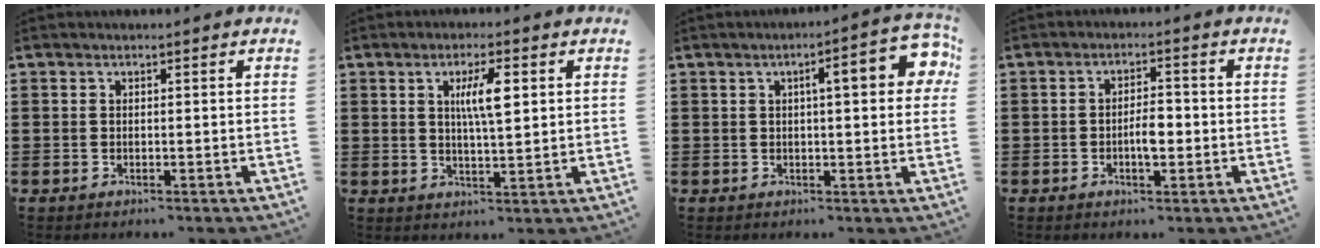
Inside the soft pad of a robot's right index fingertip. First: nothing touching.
{"total": 5.8, "force": [1.6, 1.3, 5.4], "torque": [-0.110, 0.009, 0.022]}
{"total": 6.9, "force": [1.8, 1.6, 6.5], "torque": [-0.095, -0.002, 0.019]}
{"total": 3.7, "force": [-0.7, 1.4, 3.4], "torque": [-0.062, 0.005, -0.013]}